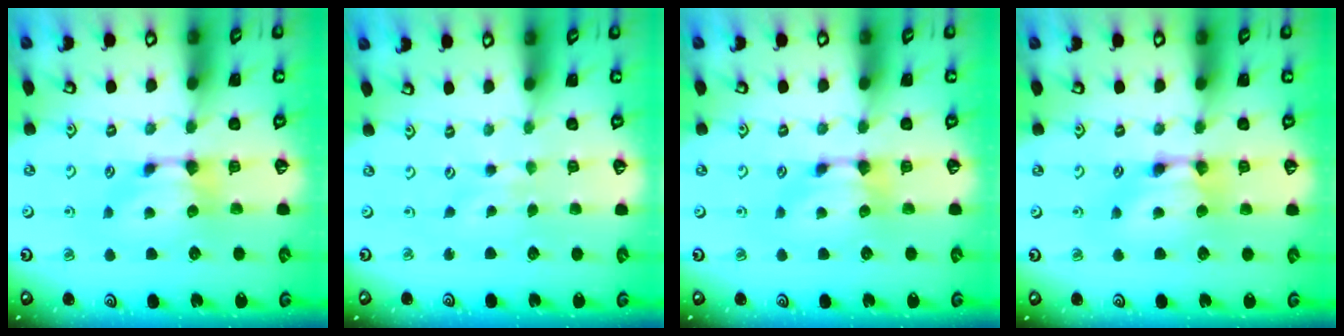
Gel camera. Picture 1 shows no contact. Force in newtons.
{"total": 3.7, "press": 3.7, "slide": 0.2}
{"total": 0.0}
{"total": 1.8, "press": 1.8, "slide": 0.1}